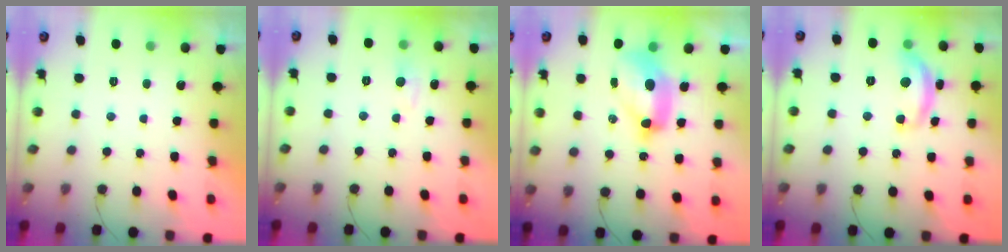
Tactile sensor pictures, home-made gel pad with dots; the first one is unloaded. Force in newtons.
{"total": 4.8, "press": 4.7, "slide": 0.6}
{"total": 11.3, "press": 11.2, "slide": 1.1}
{"total": 12.0, "press": 11.9, "slide": 0.8}